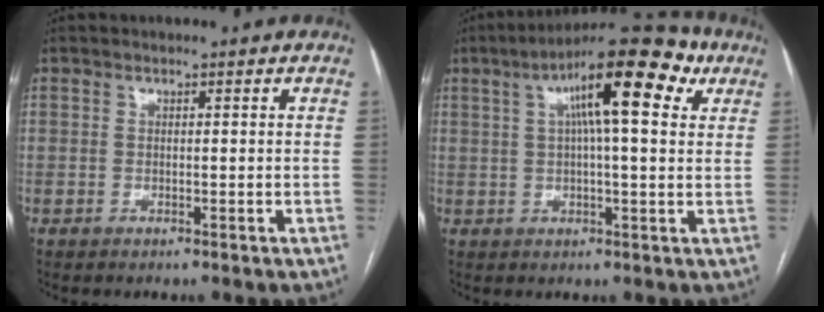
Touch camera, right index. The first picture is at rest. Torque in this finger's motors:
{"motor_torque": [1.78, 0.36, 0.97, 0.21]}